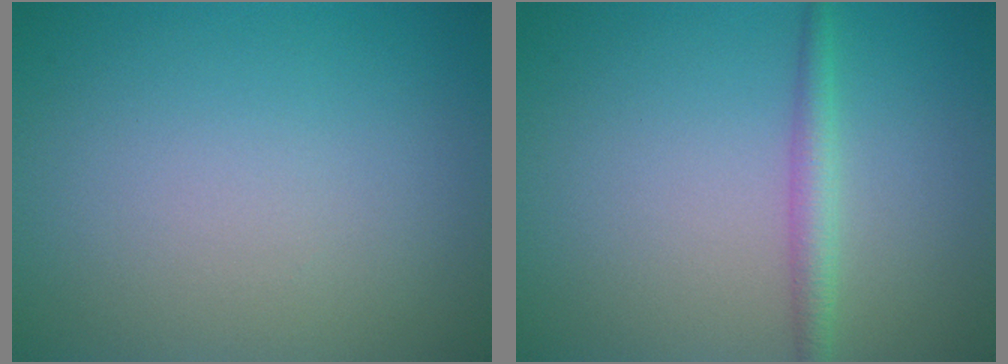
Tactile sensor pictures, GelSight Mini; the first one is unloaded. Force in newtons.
{"total": 1.9, "press": 1.9, "slide": 0.0}